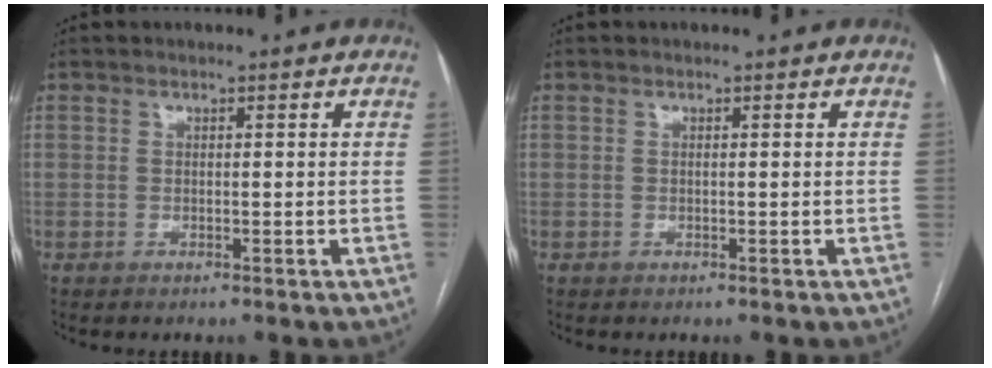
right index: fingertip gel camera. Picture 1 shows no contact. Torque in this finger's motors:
{"motor_torque": [0.05, 0.07, -0.01, 0.00]}